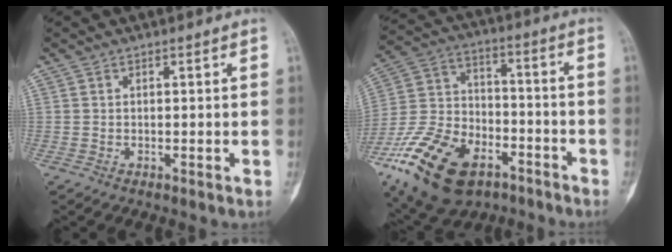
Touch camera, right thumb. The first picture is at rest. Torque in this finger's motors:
{"motor_torque": [0.97, 0.36, 1.80, -0.97, 0.55]}